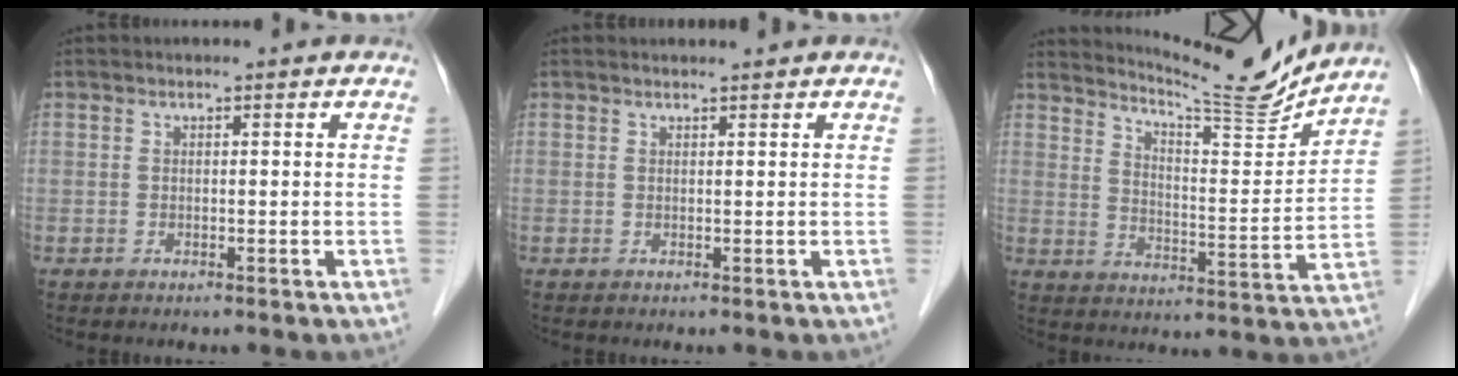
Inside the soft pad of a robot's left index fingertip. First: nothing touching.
{"total": 1.4, "force": [1.4, 0.0, 0.3], "torque": [-0.005, 0.010, 0.025]}
{"total": 12.8, "force": [12.5, -1.1, 2.3], "torque": [-0.050, -0.040, 0.188]}